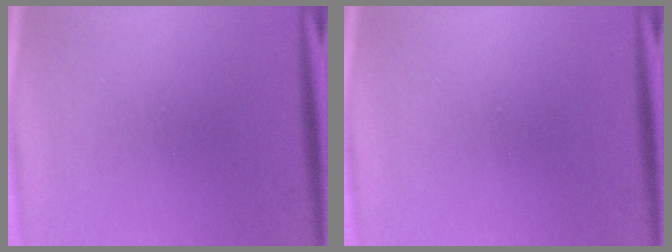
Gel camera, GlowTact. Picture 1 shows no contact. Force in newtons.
{"total": 0.0}